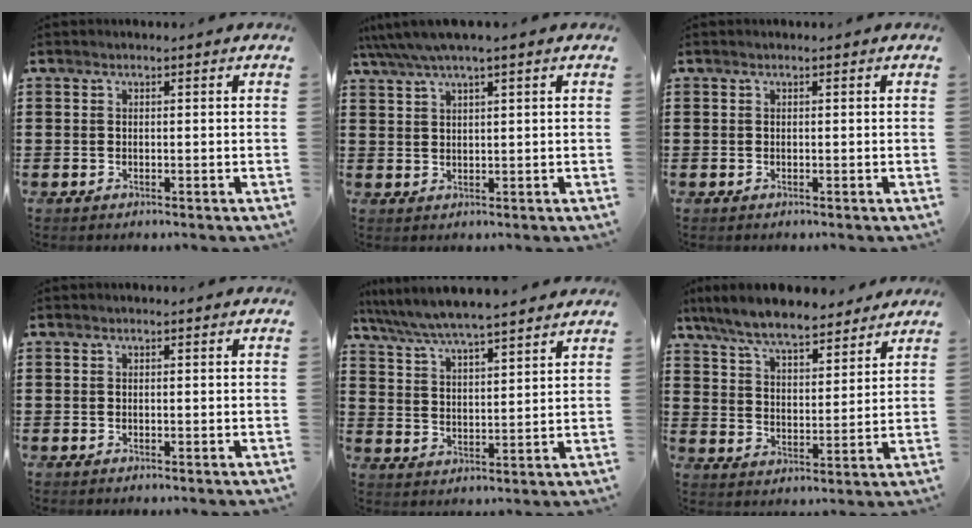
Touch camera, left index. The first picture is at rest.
{"total": 3.0, "force": [2.0, -0.1, 2.2], "torque": [-0.047, 0.000, 0.034]}
{"total": 0.0}
{"total": 0.0}
{"total": 5.9, "force": [5.6, -0.1, 1.8], "torque": [-0.058, -0.028, 0.096]}
{"total": 8.0, "force": [7.2, 1.2, 3.1], "torque": [-0.089, -0.029, 0.130]}